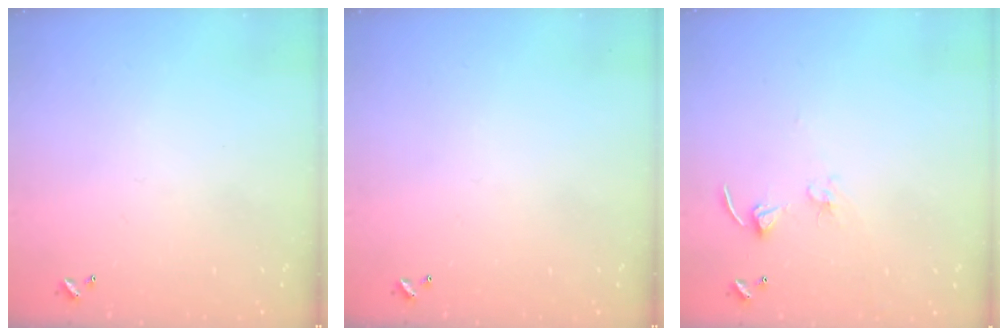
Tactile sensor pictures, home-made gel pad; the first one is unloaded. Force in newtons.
{"total": 0.0}
{"total": 2.7, "press": 2.7, "slide": 0.2}